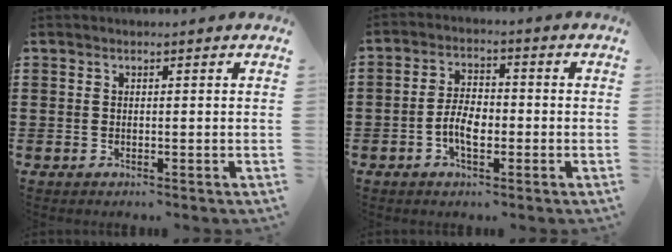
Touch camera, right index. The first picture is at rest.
{"total": 5.2, "force": [-1.6, 2.7, 4.2], "torque": [-0.094, 0.001, -0.034]}